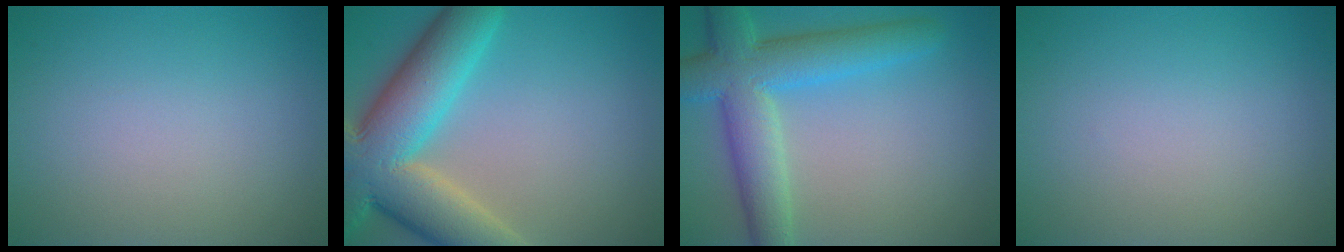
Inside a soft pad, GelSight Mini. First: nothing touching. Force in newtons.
{"total": 11.9, "press": 11.9, "slide": 0.9}
{"total": 7.5, "press": 7.5, "slide": 0.4}
{"total": 0.0}